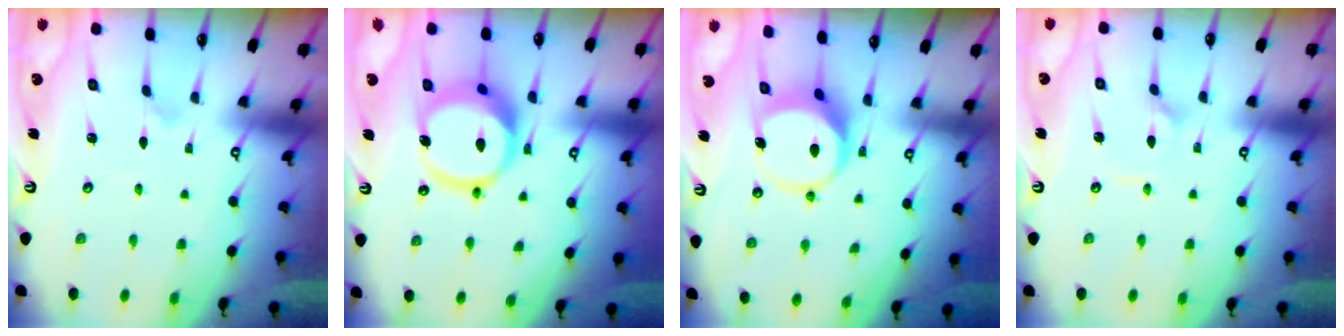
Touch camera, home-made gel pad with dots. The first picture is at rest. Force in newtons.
{"total": 15.7, "press": 15.6, "slide": 1.8}
{"total": 7.8, "press": 7.7, "slide": 1.1}
{"total": 2.6, "press": 2.6, "slide": 0.3}